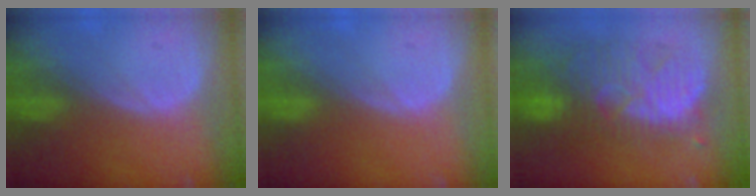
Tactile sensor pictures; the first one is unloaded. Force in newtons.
{"total": 0.0}
{"total": 9.9, "press": 9.7, "slide": 2.0}